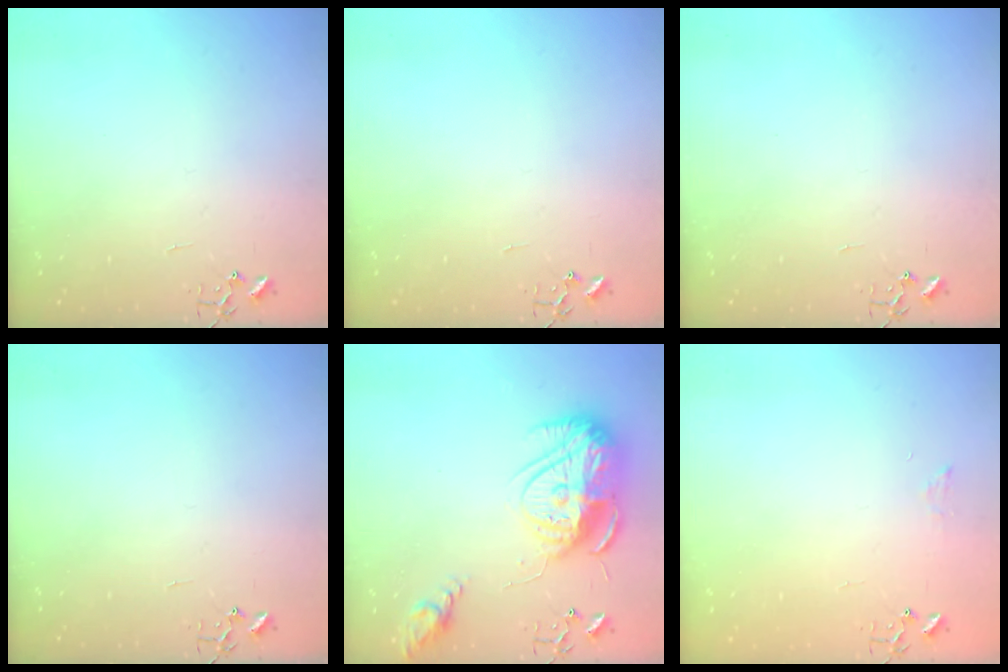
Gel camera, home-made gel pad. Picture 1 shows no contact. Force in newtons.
{"total": 0.0}
{"total": 0.0}
{"total": 0.0}
{"total": 18.7, "press": 18.6, "slide": 1.7}
{"total": 6.3, "press": 6.3, "slide": 0.7}